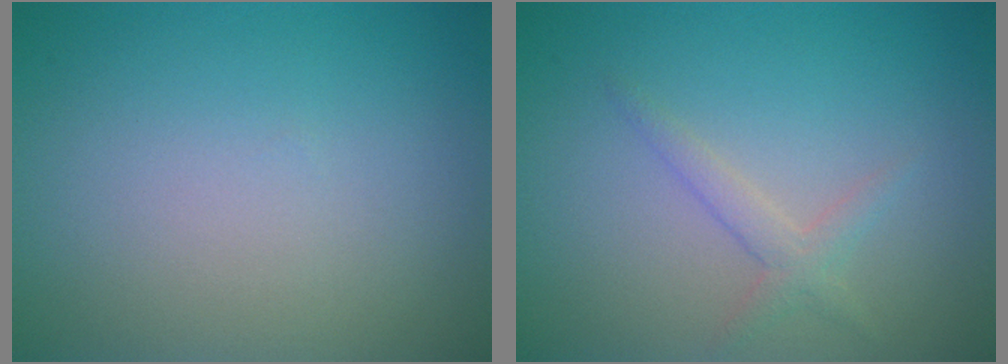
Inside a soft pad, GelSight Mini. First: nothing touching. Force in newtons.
{"total": 1.6, "press": 1.6, "slide": 0.1}